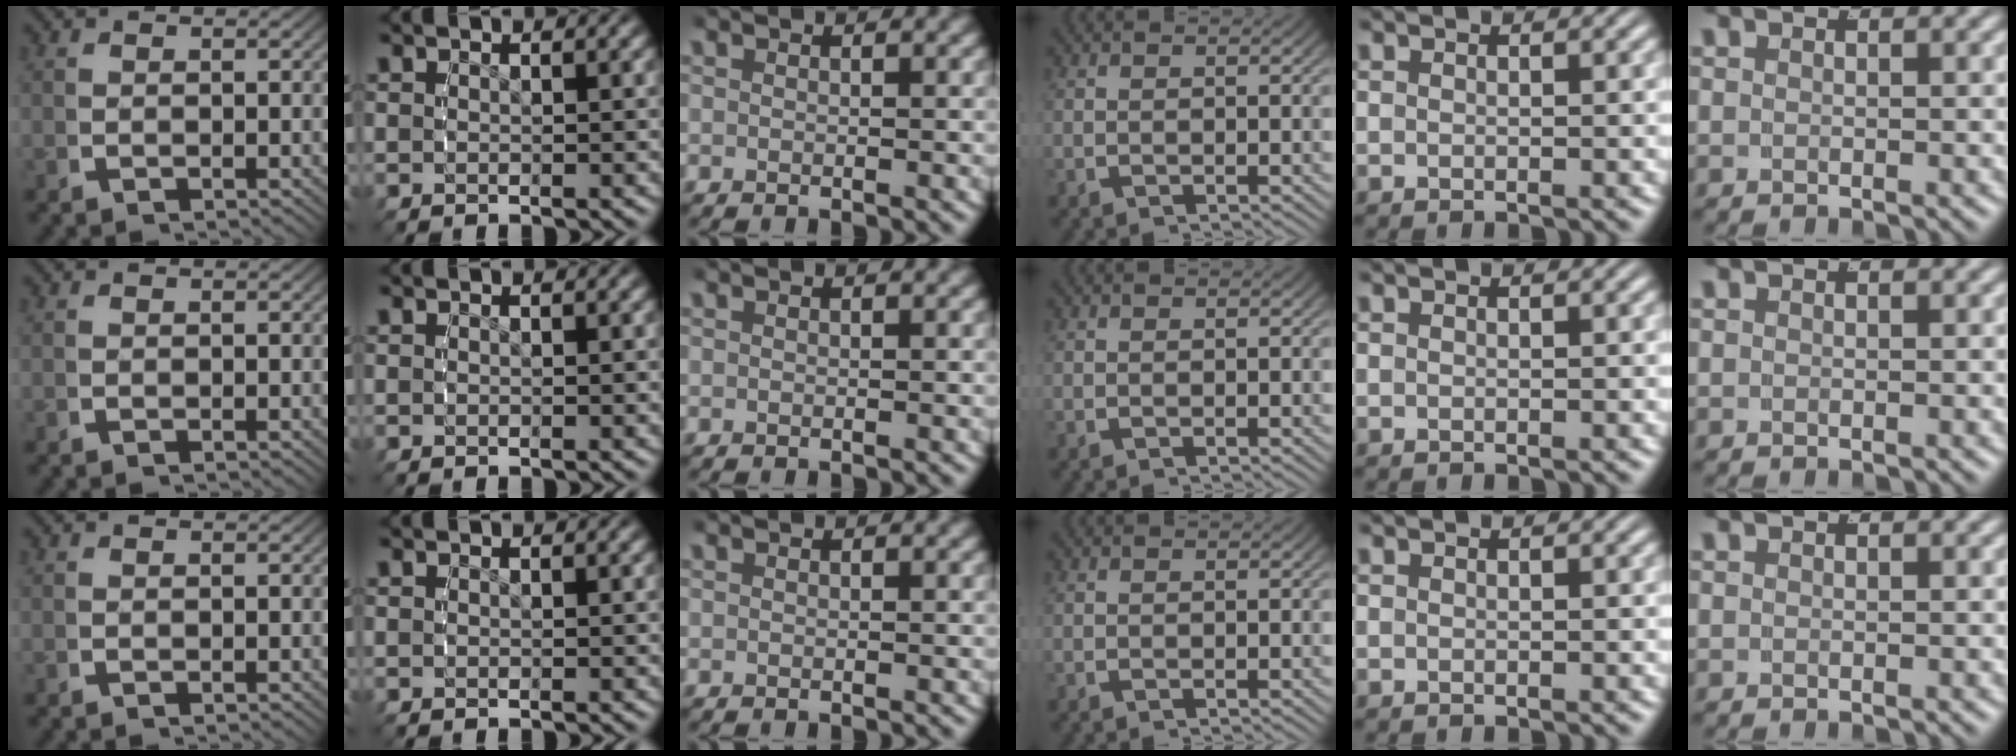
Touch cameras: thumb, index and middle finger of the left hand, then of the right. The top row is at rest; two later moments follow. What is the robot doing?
{"motion": "reach", "object": "velcro strap"}